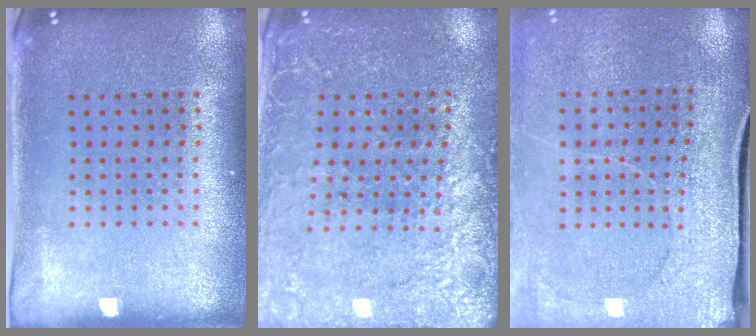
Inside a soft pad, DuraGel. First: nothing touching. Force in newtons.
{"total": 2.7, "press": 2.7, "slide": 0.3}
{"total": 3.0, "press": 2.8, "slide": 1.1}